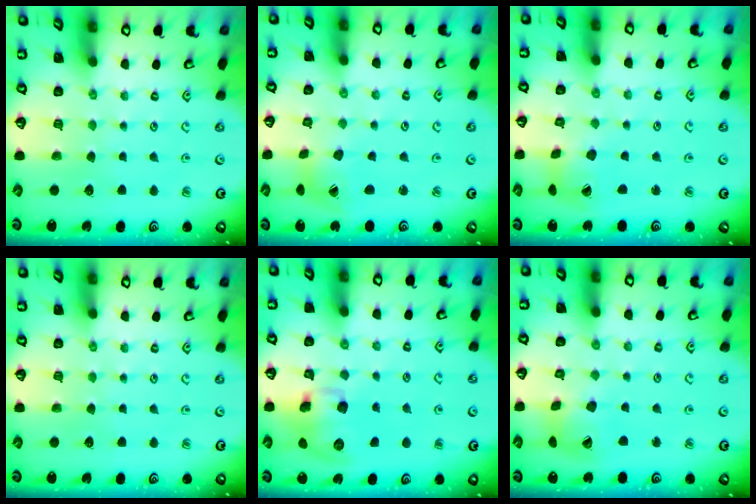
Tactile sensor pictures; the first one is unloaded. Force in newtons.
{"total": 5.3, "press": 5.2, "slide": 0.6}
{"total": 6.1, "press": 6.1, "slide": 0.7}
{"total": 0.0}
{"total": 11.7, "press": 11.5, "slide": 2.0}
{"total": 11.8, "press": 11.7, "slide": 1.5}